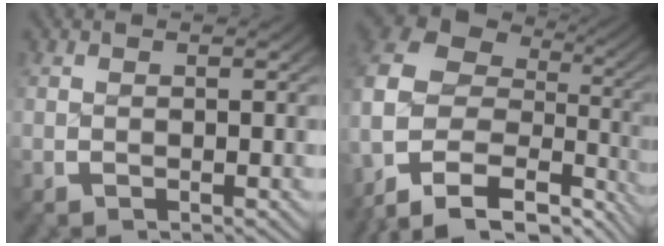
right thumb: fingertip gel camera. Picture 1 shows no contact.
{"total": 14.7, "force": [-4.6, 9.5, 10.1], "torque": [-0.241, -0.065, -0.040]}